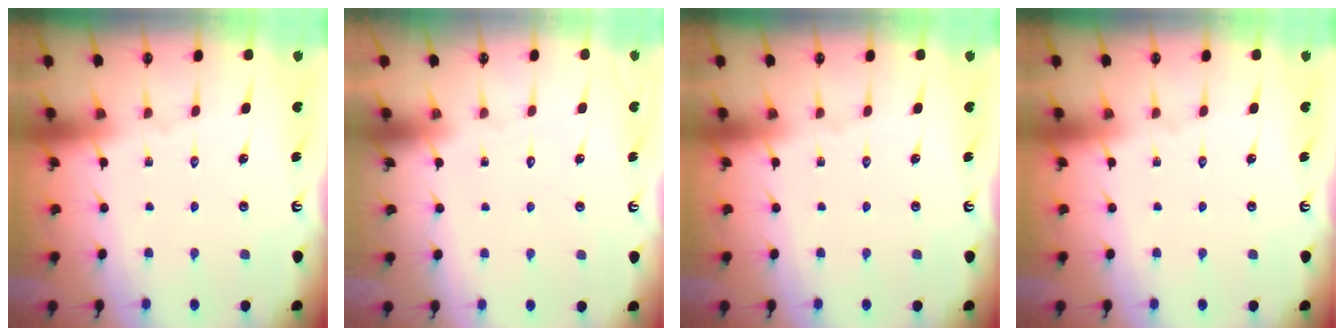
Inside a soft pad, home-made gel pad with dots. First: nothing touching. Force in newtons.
{"total": 1.5, "press": 1.5, "slide": 0.1}
{"total": 0.0}
{"total": 0.0}